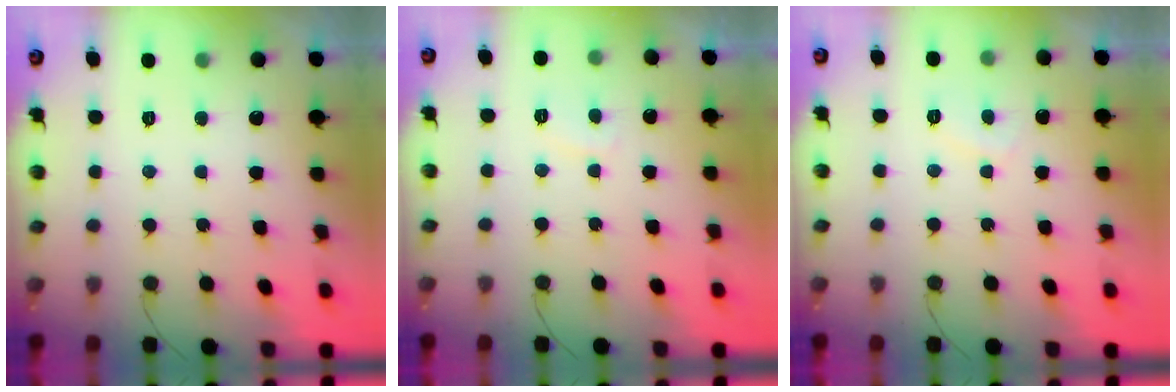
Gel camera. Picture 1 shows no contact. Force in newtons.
{"total": 2.7, "press": 2.6, "slide": 0.8}
{"total": 2.2, "press": 2.0, "slide": 0.8}